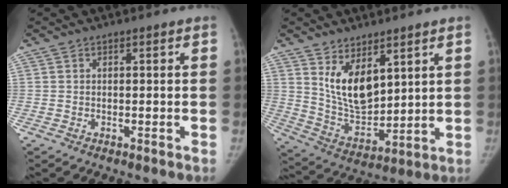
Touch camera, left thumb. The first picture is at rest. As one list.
[{"total": 10.9, "force": [5.3, 5.6, 7.7], "torque": [-0.102, -0.047, 0.116]}]